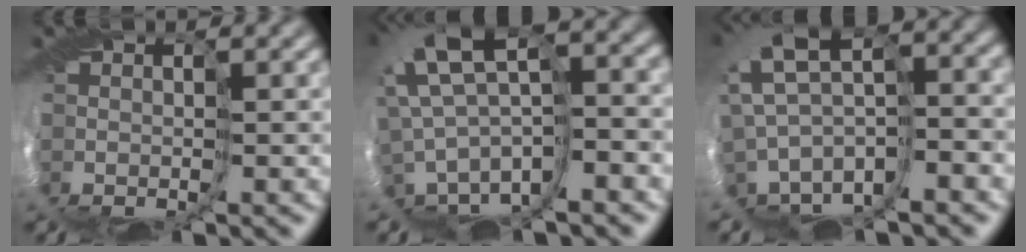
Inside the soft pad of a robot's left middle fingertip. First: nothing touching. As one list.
[{"total": 5.6, "force": [2.1, 1.5, 4.9], "torque": [-0.111, 0.023, 0.037]}, {"total": 4.4, "force": [0.2, 2.1, 3.9], "torque": [-0.098, 0.024, 0.010]}]